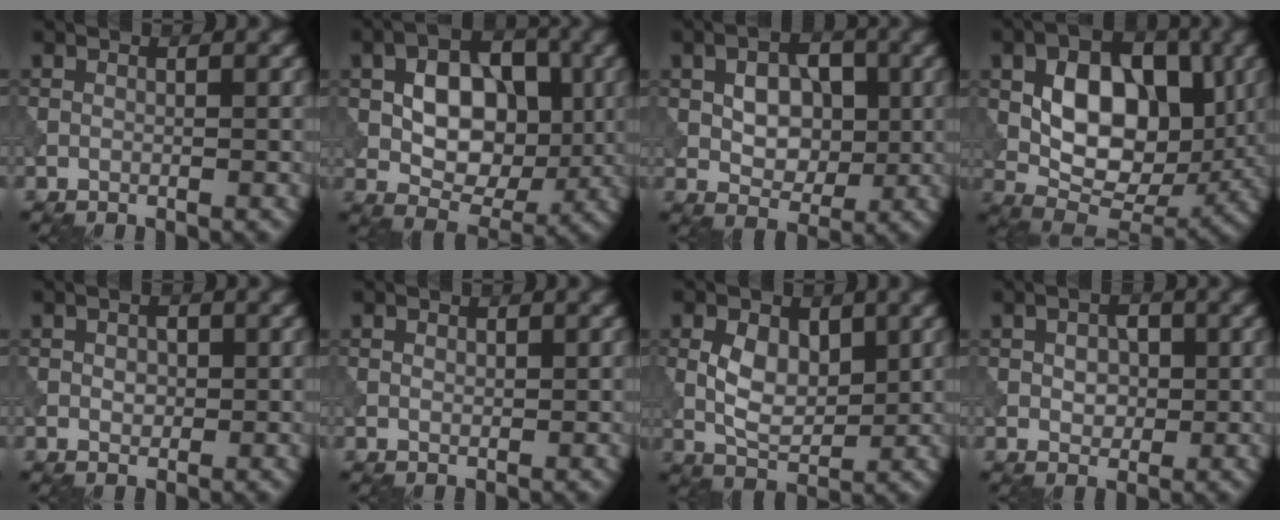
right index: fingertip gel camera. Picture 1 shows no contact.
{"total": 8.1, "force": [0.6, 5.4, 6.0], "torque": [-0.092, 0.002, 0.008]}
{"total": 5.3, "force": [0.5, 3.6, 3.9], "torque": [-0.057, 0.001, 0.009]}
{"total": 9.8, "force": [1.3, 6.3, 7.3], "torque": [-0.121, -0.003, 0.020]}
{"total": 1.4, "force": [0.1, 1.0, 1.0], "torque": [-0.019, 0.001, 0.002]}
{"total": 0.7, "force": [0.3, 0.4, 0.4], "torque": [-0.008, 0.001, 0.006]}
{"total": 4.3, "force": [0.7, 2.7, 3.3], "torque": [-0.062, -0.003, 0.014]}
{"total": 2.9, "force": [0.3, 2.0, 2.1], "torque": [-0.036, 0.004, 0.004]}